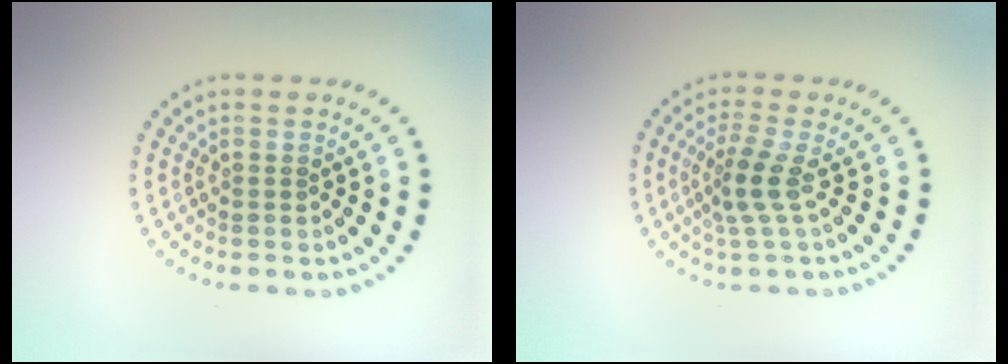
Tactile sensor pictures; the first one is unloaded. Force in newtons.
{"total": 2.5, "press": 1.8, "slide": 1.8}